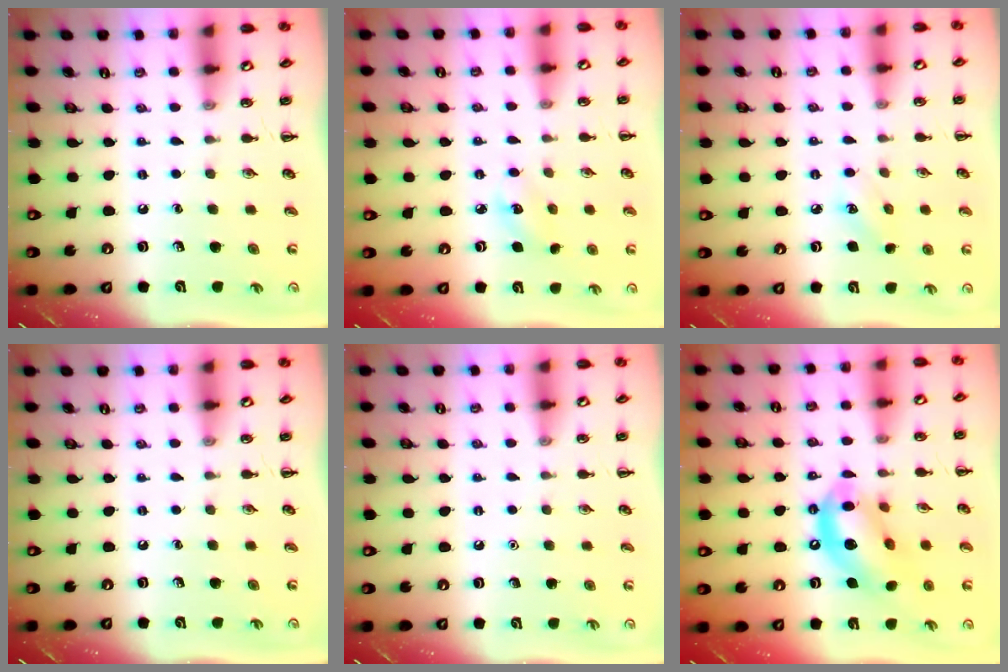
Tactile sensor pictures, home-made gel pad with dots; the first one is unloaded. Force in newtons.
{"total": 5.2, "press": 5.0, "slide": 1.4}
{"total": 4.9, "press": 4.7, "slide": 1.3}
{"total": 0.0}
{"total": 1.6, "press": 1.6, "slide": 0.1}
{"total": 13.7, "press": 13.3, "slide": 3.6}